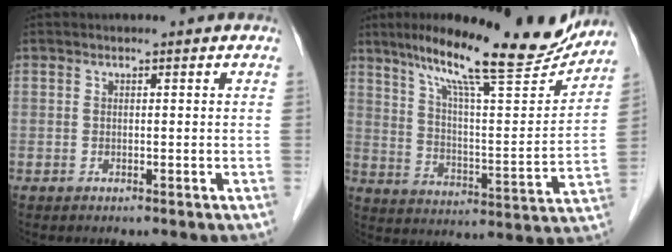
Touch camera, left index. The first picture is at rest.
{"total": 20.3, "force": [16.8, 1.8, 11.3], "torque": [-0.176, -0.005, 0.254]}